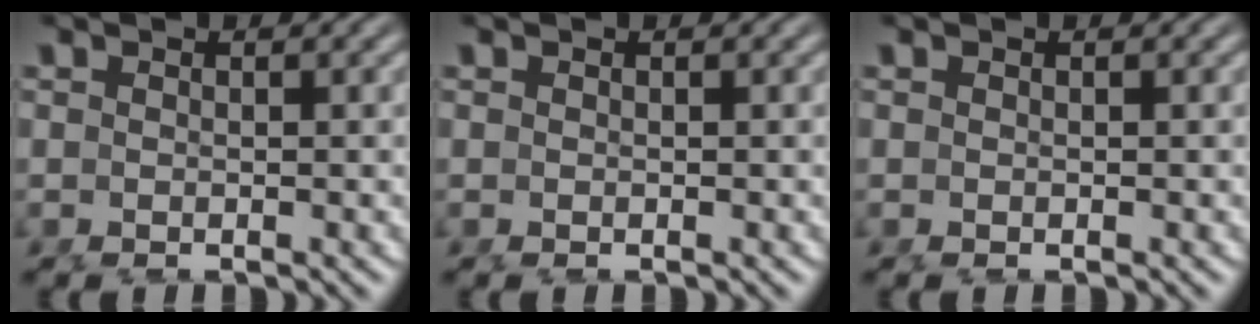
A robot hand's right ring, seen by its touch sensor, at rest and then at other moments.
{"total": 0.0}
{"total": 0.0}